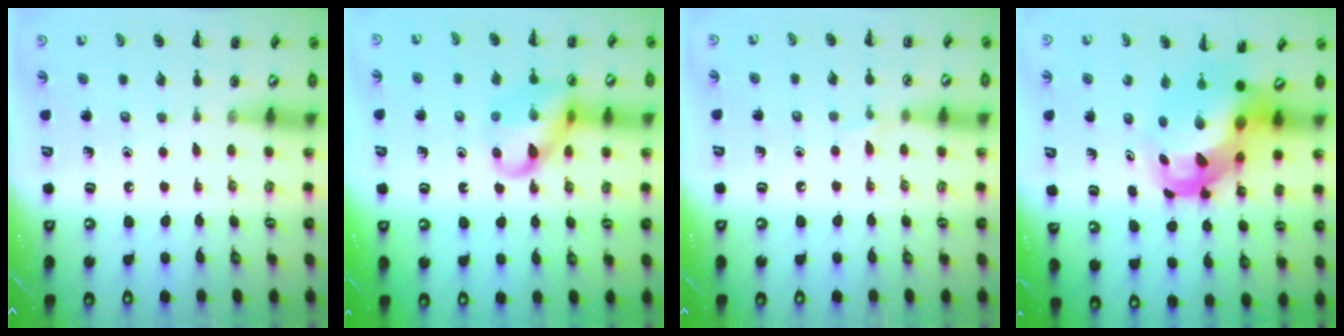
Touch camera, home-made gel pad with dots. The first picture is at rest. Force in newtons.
{"total": 12.5, "press": 12.5, "slide": 1.2}
{"total": 3.9, "press": 3.6, "slide": 1.5}
{"total": 9.4, "press": 9.1, "slide": 2.6}